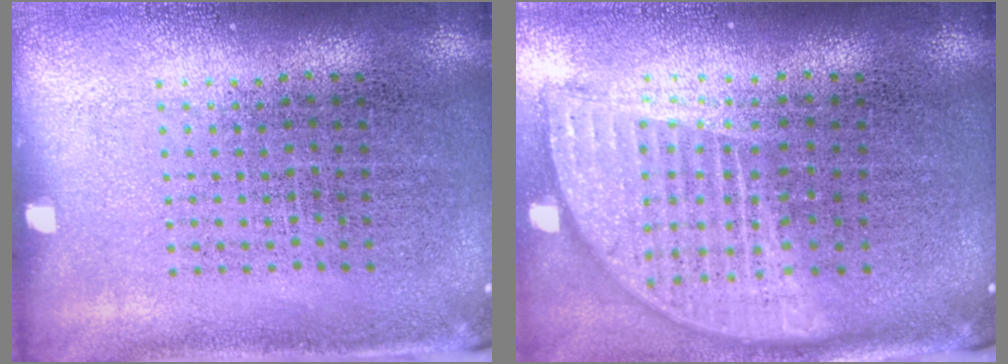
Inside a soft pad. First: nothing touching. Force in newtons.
{"total": 1.9, "press": 1.5, "slide": 1.1}